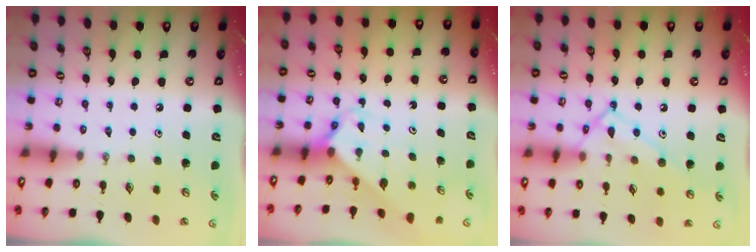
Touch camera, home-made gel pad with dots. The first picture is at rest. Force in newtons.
{"total": 2.2, "press": 2.2, "slide": 0.1}
{"total": 12.5, "press": 12.5, "slide": 0.9}